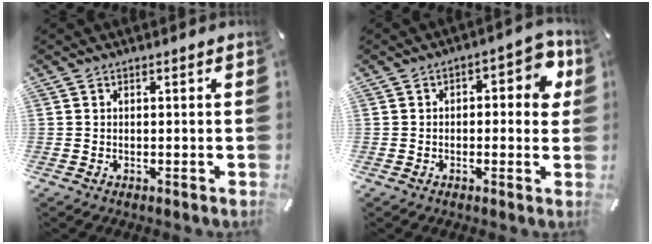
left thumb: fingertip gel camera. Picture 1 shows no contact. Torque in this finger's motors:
{"motor_torque": [0.35, 0.05, 0.18, 0.11, 0.01]}